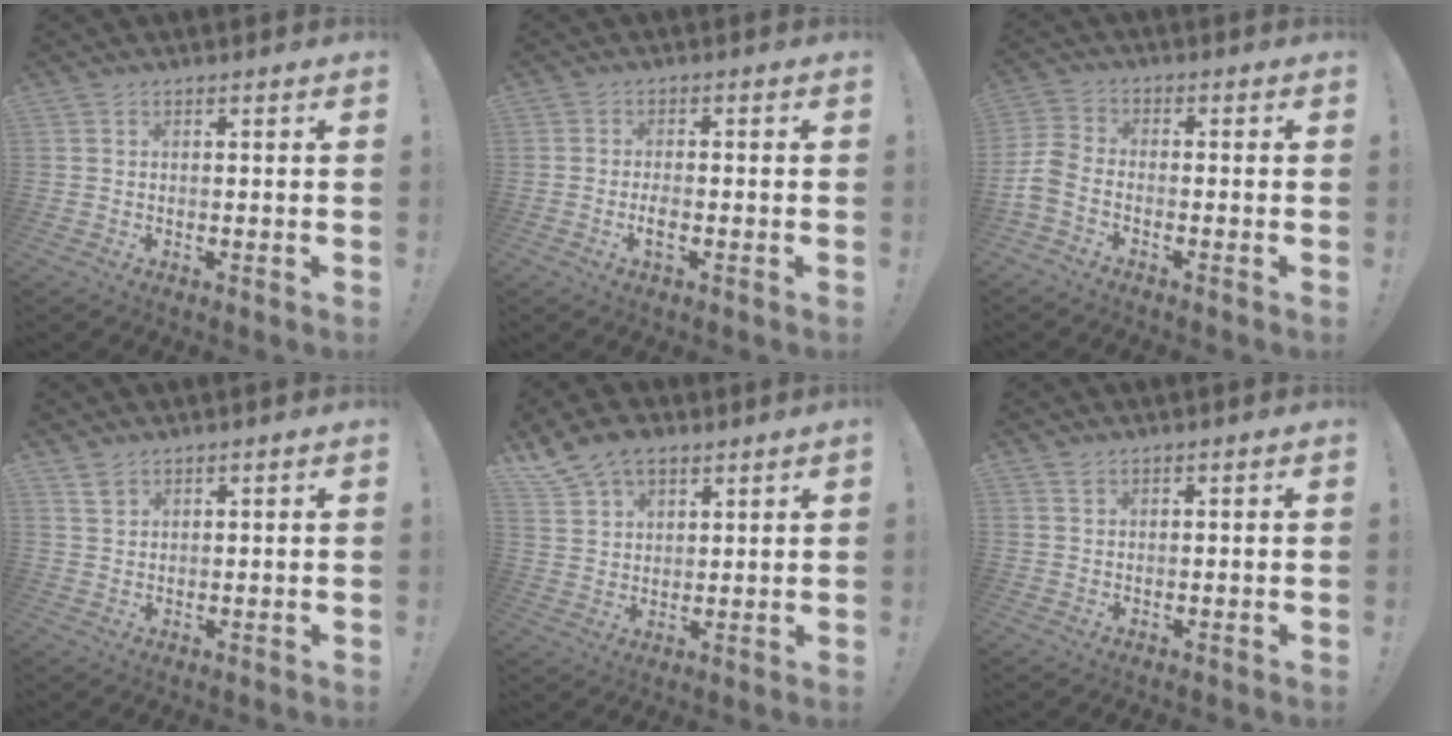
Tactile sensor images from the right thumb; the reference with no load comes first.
{"total": 3.0, "force": [-1.4, 0.8, 2.5], "torque": [-0.060, 0.000, -0.027]}
{"total": 6.7, "force": [-3.4, 3.8, 4.3], "torque": [-0.101, 0.015, -0.058]}
{"total": 2.5, "force": [2.0, 1.2, 1.0], "torque": [-0.012, -0.012, 0.036]}
{"total": 9.4, "force": [6.8, 5.1, 3.8], "torque": [-0.073, -0.033, 0.135]}
{"total": 0.9, "force": [0.7, 0.2, 0.4], "torque": [-0.003, -0.004, 0.013]}